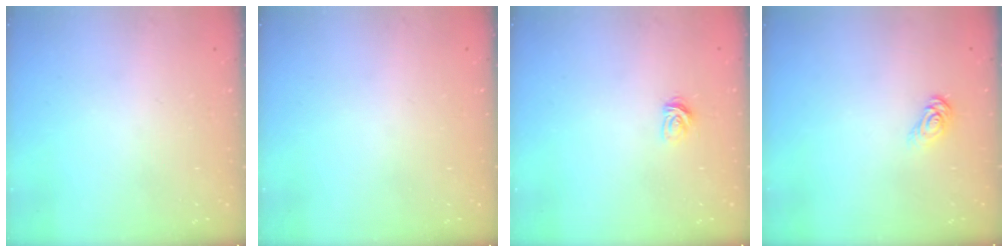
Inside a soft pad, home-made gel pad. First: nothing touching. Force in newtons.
{"total": 0.0}
{"total": 3.3, "press": 3.3, "slide": 0.4}
{"total": 6.0, "press": 6.0, "slide": 0.4}